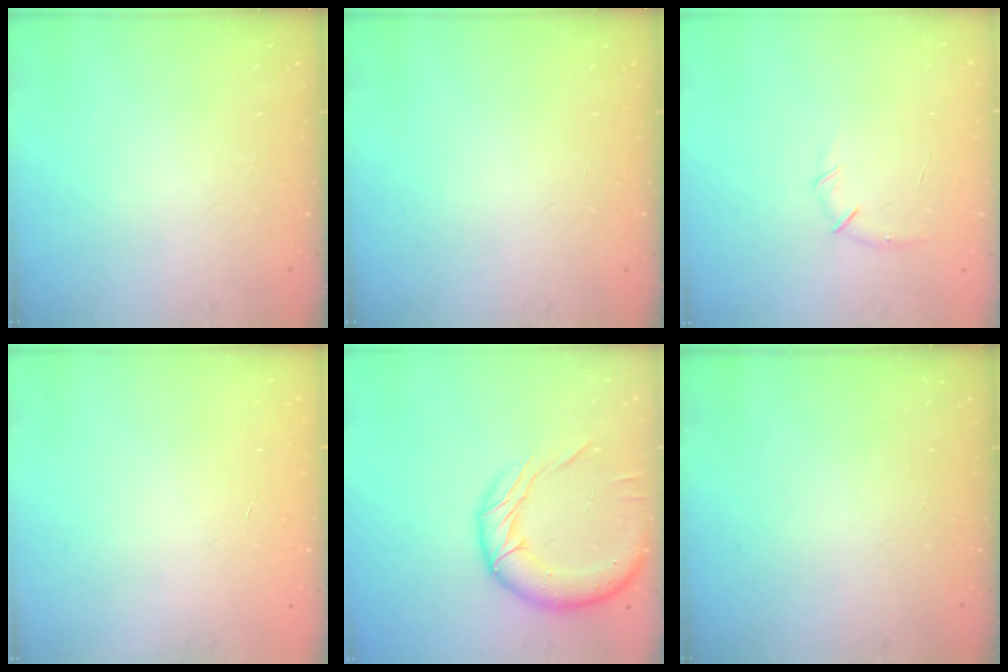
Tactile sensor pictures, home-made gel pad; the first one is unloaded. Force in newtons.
{"total": 0.0}
{"total": 6.4, "press": 6.2, "slide": 1.6}
{"total": 0.0}
{"total": 16.9, "press": 16.8, "slide": 2.3}
{"total": 0.0}